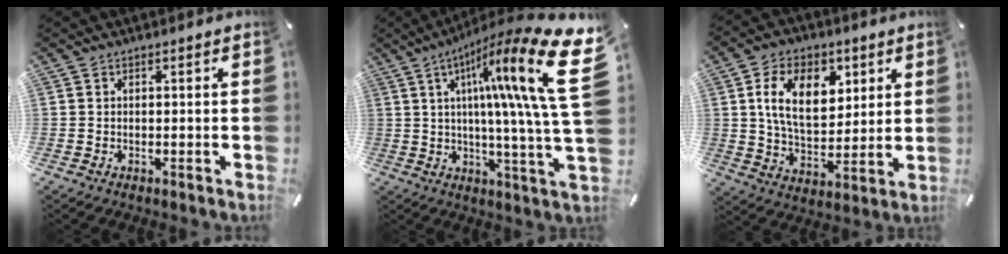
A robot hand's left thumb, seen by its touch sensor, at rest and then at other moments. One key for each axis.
{"total": 27.4, "fx": 7.9, "fy": 3.5, "fz": 26.0, "tx": -0.408, "ty": -0.059, "tz": 0.110}
{"total": 14.5, "fx": 5.2, "fy": 9.2, "fz": 9.9, "tx": -0.159, "ty": 0.003, "tz": 0.095}